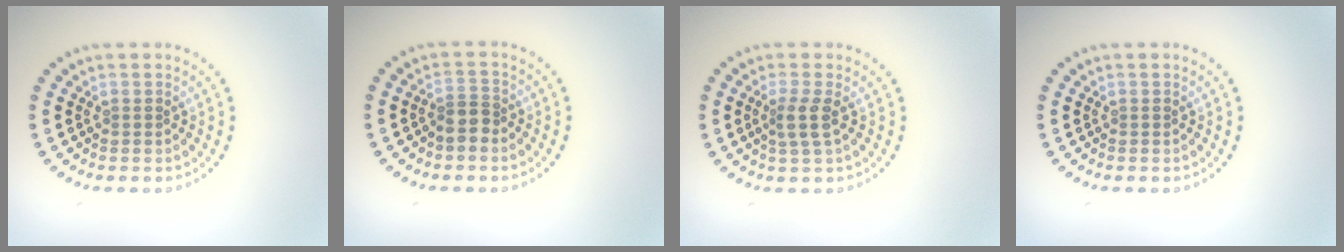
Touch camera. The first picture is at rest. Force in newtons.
{"total": 2.0, "press": 1.7, "slide": 1.2}
{"total": 1.9, "press": 1.5, "slide": 1.1}
{"total": 0.0}